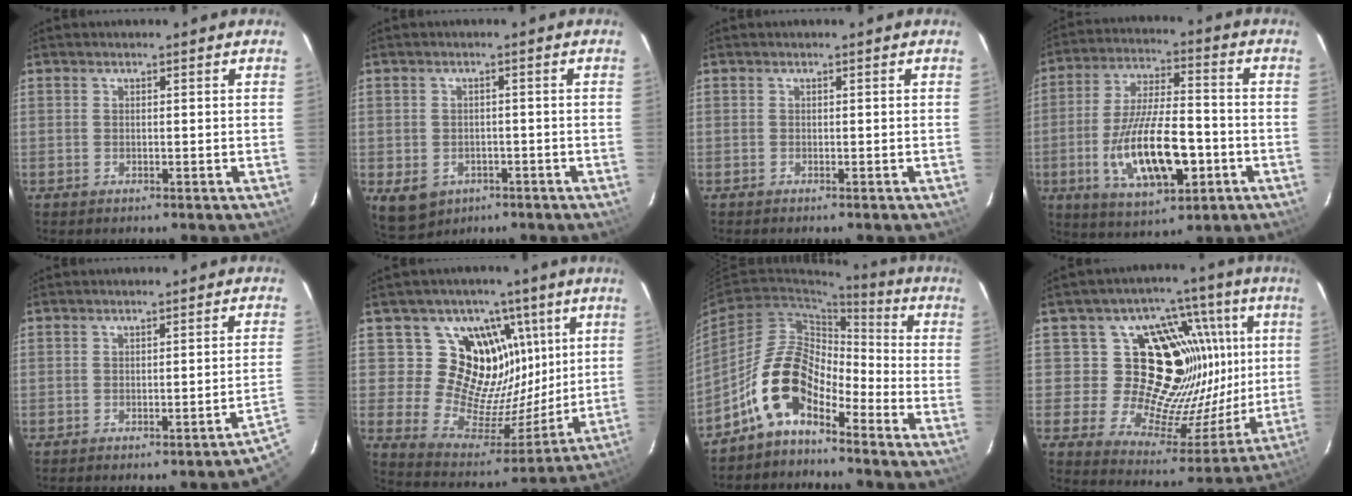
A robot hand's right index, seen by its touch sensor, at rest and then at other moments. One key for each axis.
{"total": 6.3, "fx": -2.7, "fy": 5.2, "fz": 2.4, "tx": -0.051, "ty": 0.004, "tz": -0.024}
{"total": 0.0}
{"total": 16.4, "fx": -4.7, "fy": 6.2, "fz": 14.5, "tx": -0.288, "ty": -0.013, "tz": -0.071}
{"total": 4.4, "fx": -3.1, "fy": -1.1, "fz": 3.0, "tx": -0.049, "ty": -0.004, "tz": -0.035}
{"total": 17.1, "fx": 7.2, "fy": 13.8, "fz": 7.1, "tx": -0.133, "ty": -0.008, "tz": 0.136}
{"total": 10.6, "fx": -7.1, "fy": 4.5, "fz": 6.5, "tx": -0.124, "ty": 0.025, "tz": -0.146}
{"total": 21.8, "fx": 6.0, "fy": 17.0, "fz": 12.2, "tx": -0.172, "ty": 0.006, "tz": 0.117}